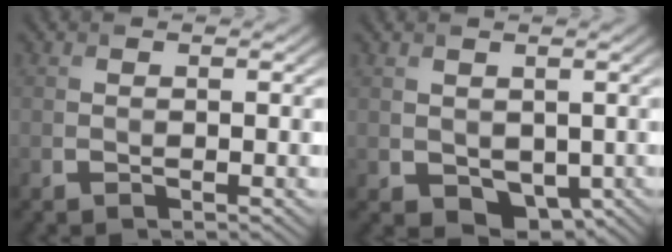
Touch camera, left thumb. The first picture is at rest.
{"total": 2.8, "force": [-0.1, 2.3, 1.6], "torque": [-0.035, -0.011, 0.000]}